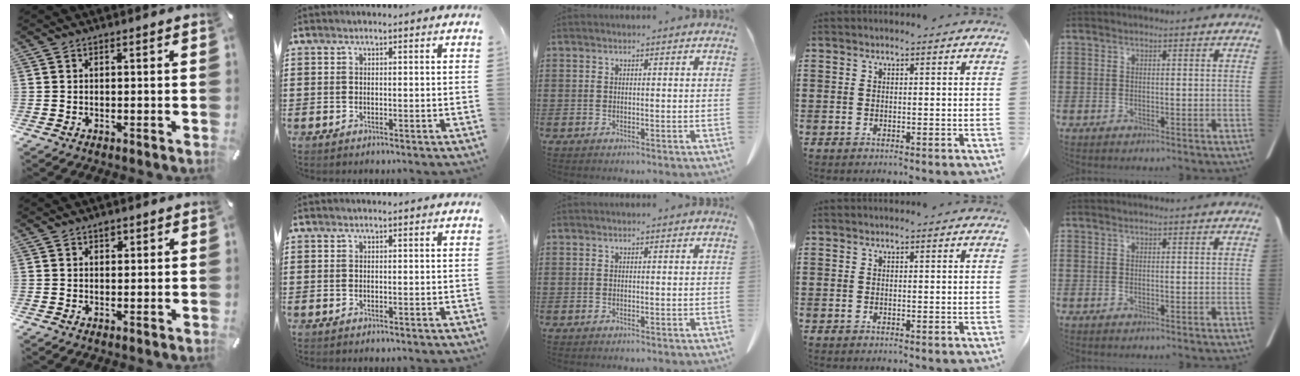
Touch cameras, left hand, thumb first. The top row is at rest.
{"thumb": {"total": 1.3, "force": [0.7, 0.9, 0.5], "torque": [-0.002, -0.002, 0.012]}}